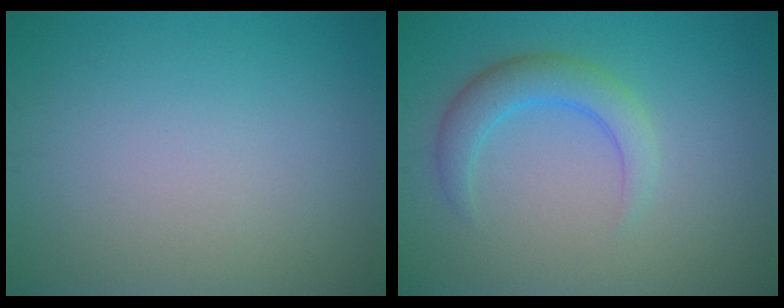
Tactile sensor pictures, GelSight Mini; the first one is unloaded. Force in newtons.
{"total": 3.2, "press": 3.2, "slide": 0.2}